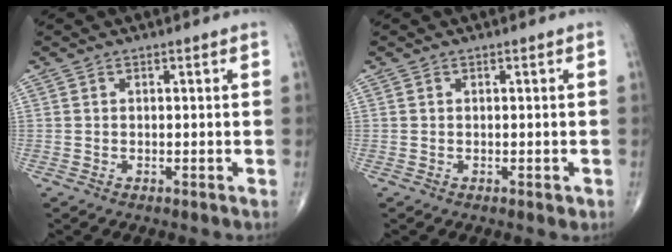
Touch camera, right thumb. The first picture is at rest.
{"total": 0.8, "force": [-0.3, 0.5, 0.6], "torque": [-0.005, -0.001, -0.003]}